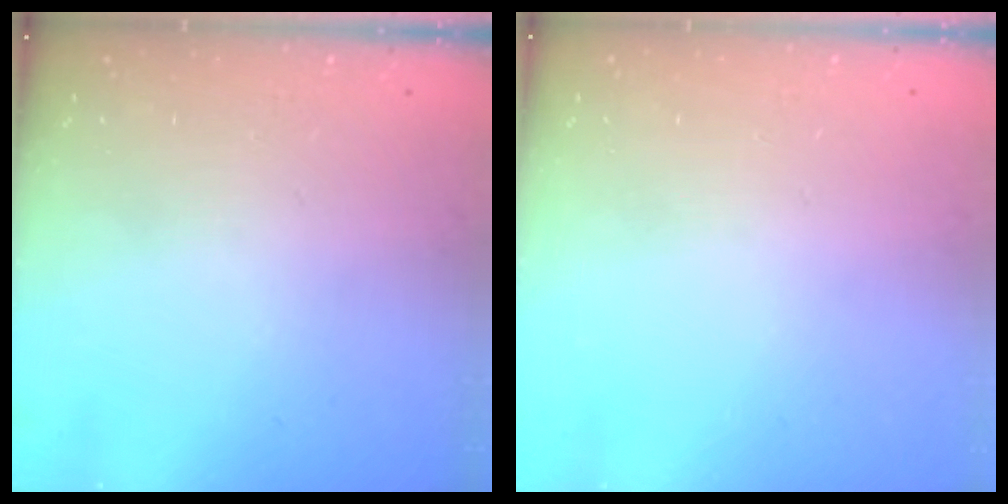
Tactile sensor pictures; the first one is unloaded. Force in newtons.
{"total": 0.5, "press": 0.5, "slide": 0.1}